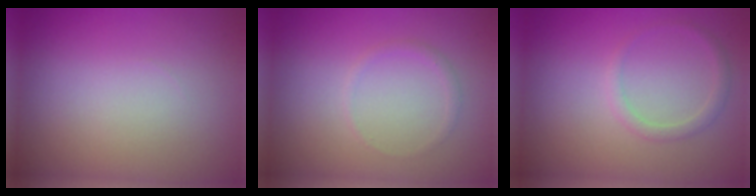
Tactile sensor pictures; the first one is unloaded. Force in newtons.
{"total": 0.7, "press": 0.7, "slide": 0.0}
{"total": 1.3, "press": 1.3, "slide": 0.1}